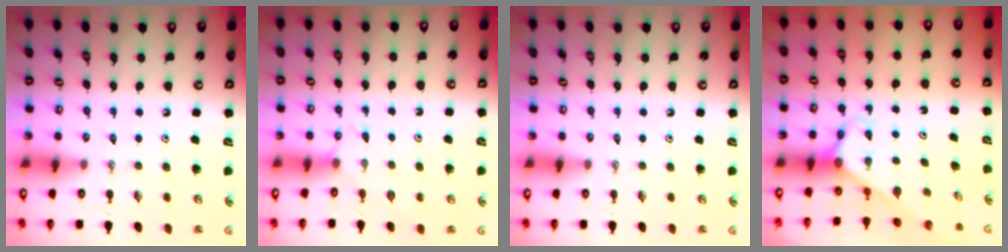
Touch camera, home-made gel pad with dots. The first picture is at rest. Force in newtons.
{"total": 3.7, "press": 3.7, "slide": 0.4}
{"total": 0.0}
{"total": 2.5, "press": 2.5, "slide": 0.2}